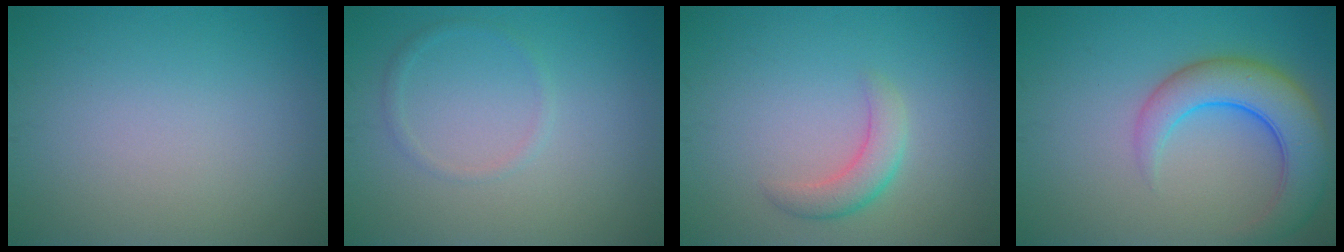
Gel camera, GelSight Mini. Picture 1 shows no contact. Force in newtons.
{"total": 1.0, "press": 1.0, "slide": 0.1}
{"total": 2.5, "press": 2.5, "slide": 0.1}
{"total": 6.5, "press": 6.5, "slide": 0.5}